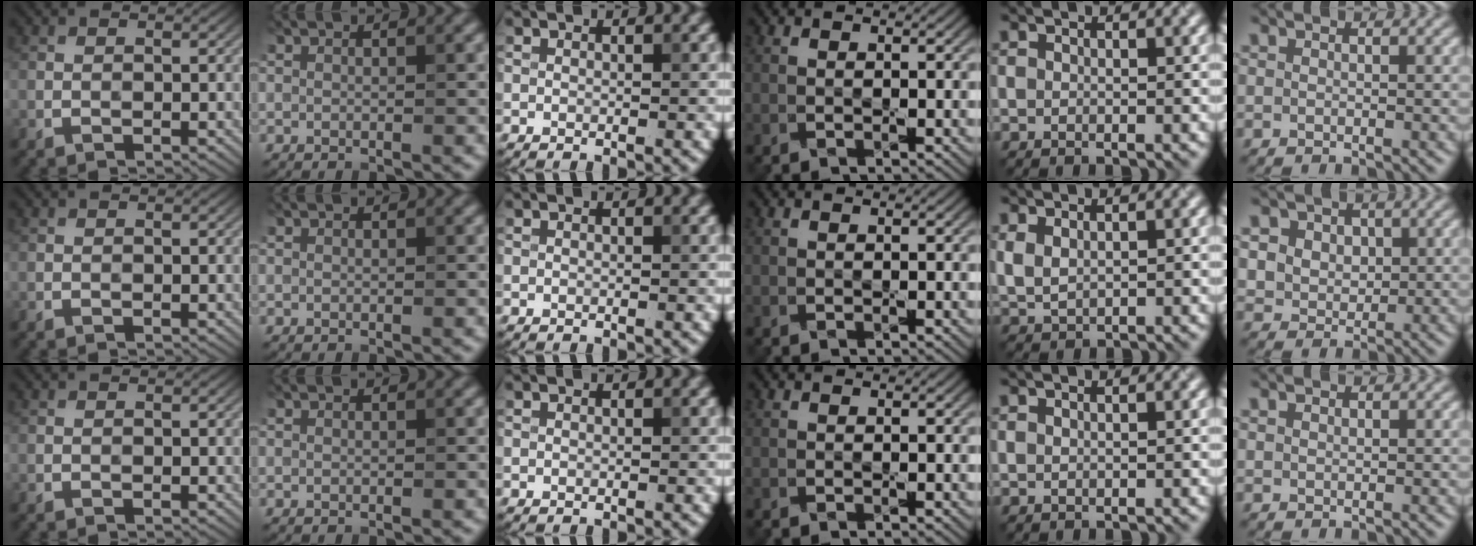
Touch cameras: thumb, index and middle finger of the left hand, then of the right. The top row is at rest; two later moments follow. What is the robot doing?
{"motion": "press", "object": "gel pad"}